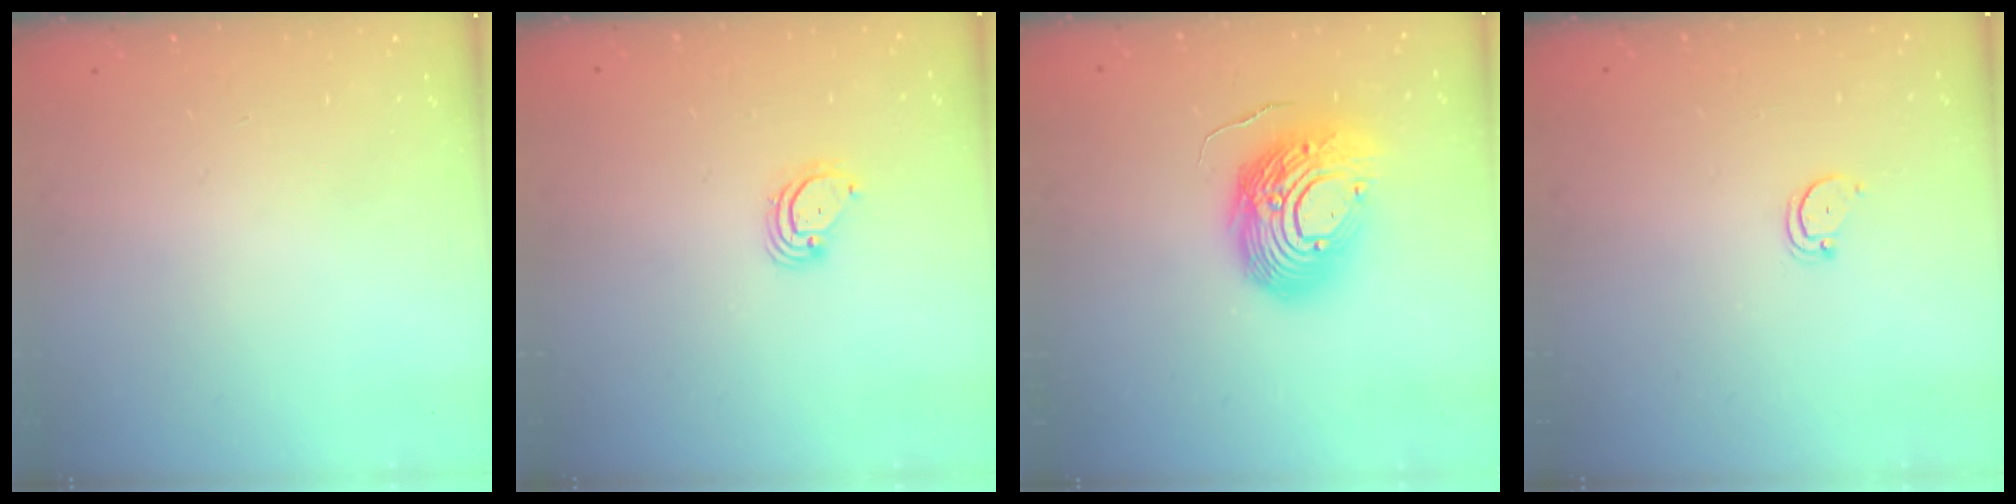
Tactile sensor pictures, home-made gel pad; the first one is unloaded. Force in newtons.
{"total": 4.1, "press": 4.0, "slide": 0.3}
{"total": 17.1, "press": 16.9, "slide": 2.7}
{"total": 2.7, "press": 2.7, "slide": 0.2}